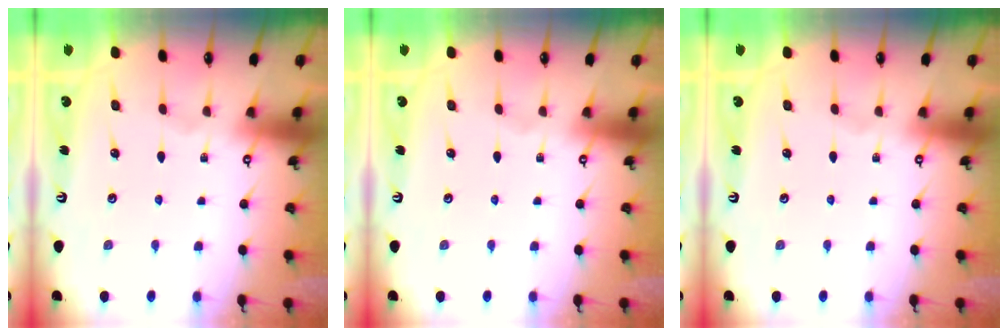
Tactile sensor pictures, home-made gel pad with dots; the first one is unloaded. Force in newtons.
{"total": 0.0}
{"total": 0.0}